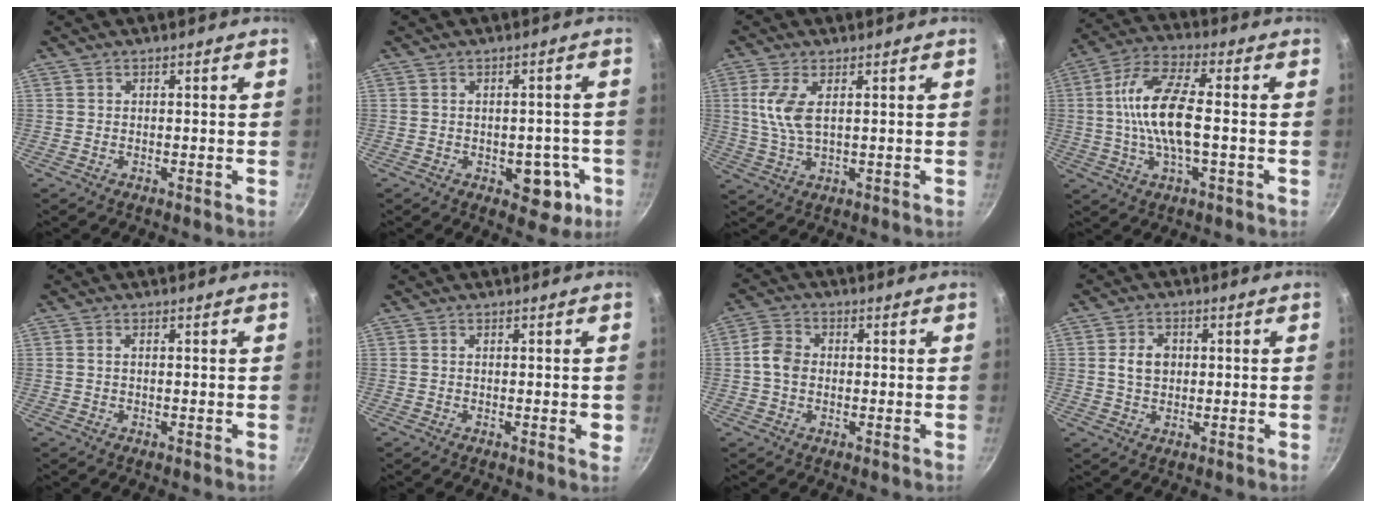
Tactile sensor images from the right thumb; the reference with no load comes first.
{"total": 7.2, "force": [-2.4, 4.4, 5.1], "torque": [-0.034, 0.011, -0.023]}
{"total": 6.6, "force": [1.5, 2.8, 5.8], "torque": [-0.126, -0.002, 0.033]}
{"total": 13.2, "force": [-0.6, 5.0, 12.2], "torque": [-0.243, 0.024, -0.024]}
{"total": 0.7, "force": [0.1, 0.3, 0.6], "torque": [-0.014, 0.002, 0.001]}
{"total": 2.1, "force": [-0.3, 0.5, 2.0], "torque": [-0.023, -0.003, -0.004]}
{"total": 5.0, "force": [-0.3, 3.9, 3.1], "torque": [-0.051, 0.012, -0.016]}
{"total": 4.9, "force": [0.4, 3.9, 2.8], "torque": [-0.031, 0.005, 0.005]}